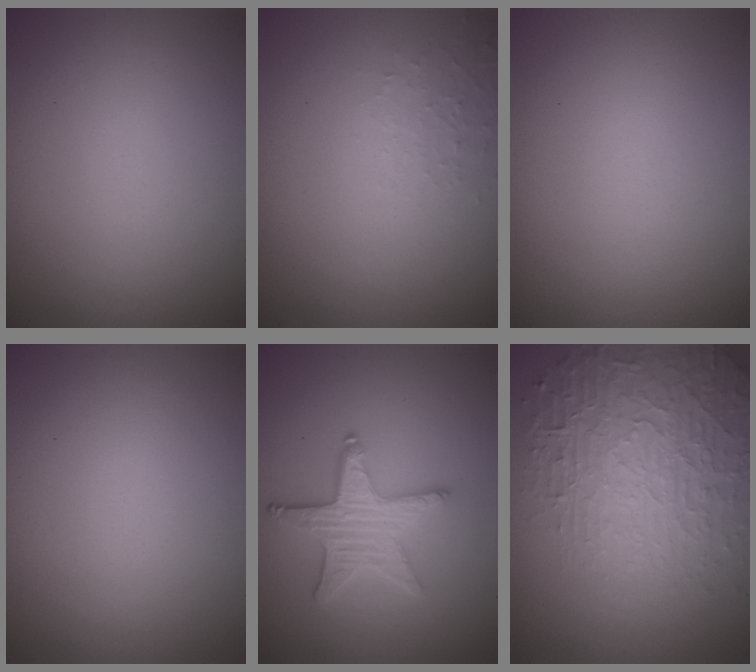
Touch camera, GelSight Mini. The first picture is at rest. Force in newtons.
{"total": 1.3, "press": 1.3, "slide": 0.2}
{"total": 0.0}
{"total": 0.0}
{"total": 4.4, "press": 3.8, "slide": 2.2}
{"total": 6.6, "press": 5.1, "slide": 4.3}